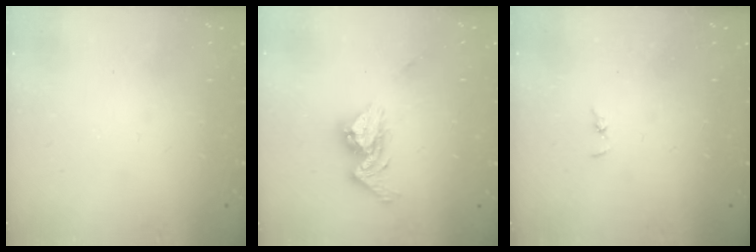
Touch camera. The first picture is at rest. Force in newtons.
{"total": 11.2, "press": 11.1, "slide": 0.9}
{"total": 1.3, "press": 1.2, "slide": 0.3}